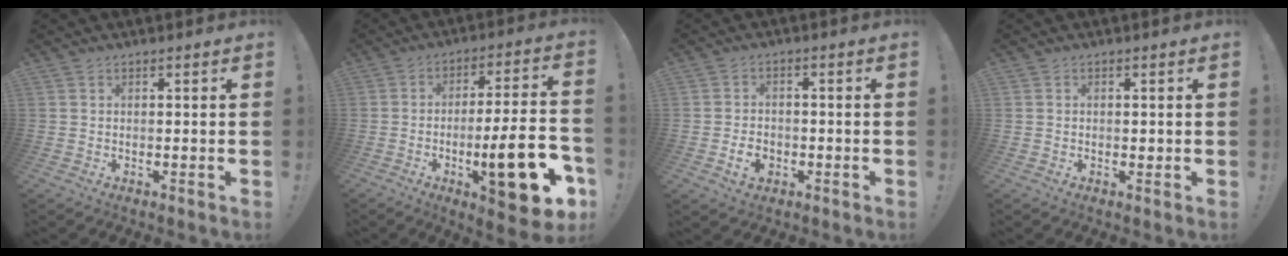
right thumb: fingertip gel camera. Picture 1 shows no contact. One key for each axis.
{"total": 19.0, "fx": -6.8, "fy": 4.5, "fz": 17.2, "tx": -0.231, "ty": 0.027, "tz": -0.097}
{"total": 5.1, "fx": -1.8, "fy": 3.8, "fz": 2.9, "tx": -0.044, "ty": 0.006, "tz": -0.033}
{"total": 0.6, "fx": 0.2, "fy": 0.5, "fz": 0.3, "tx": 0.002, "ty": 0.001, "tz": 0.002}